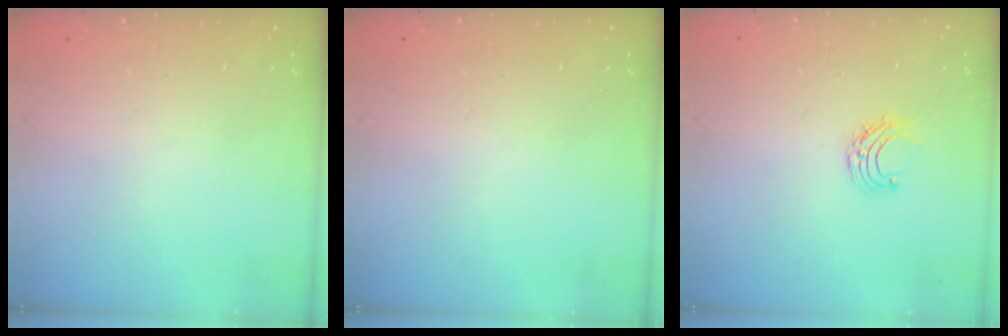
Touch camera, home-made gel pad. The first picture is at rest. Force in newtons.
{"total": 0.0}
{"total": 5.9, "press": 5.8, "slide": 0.7}